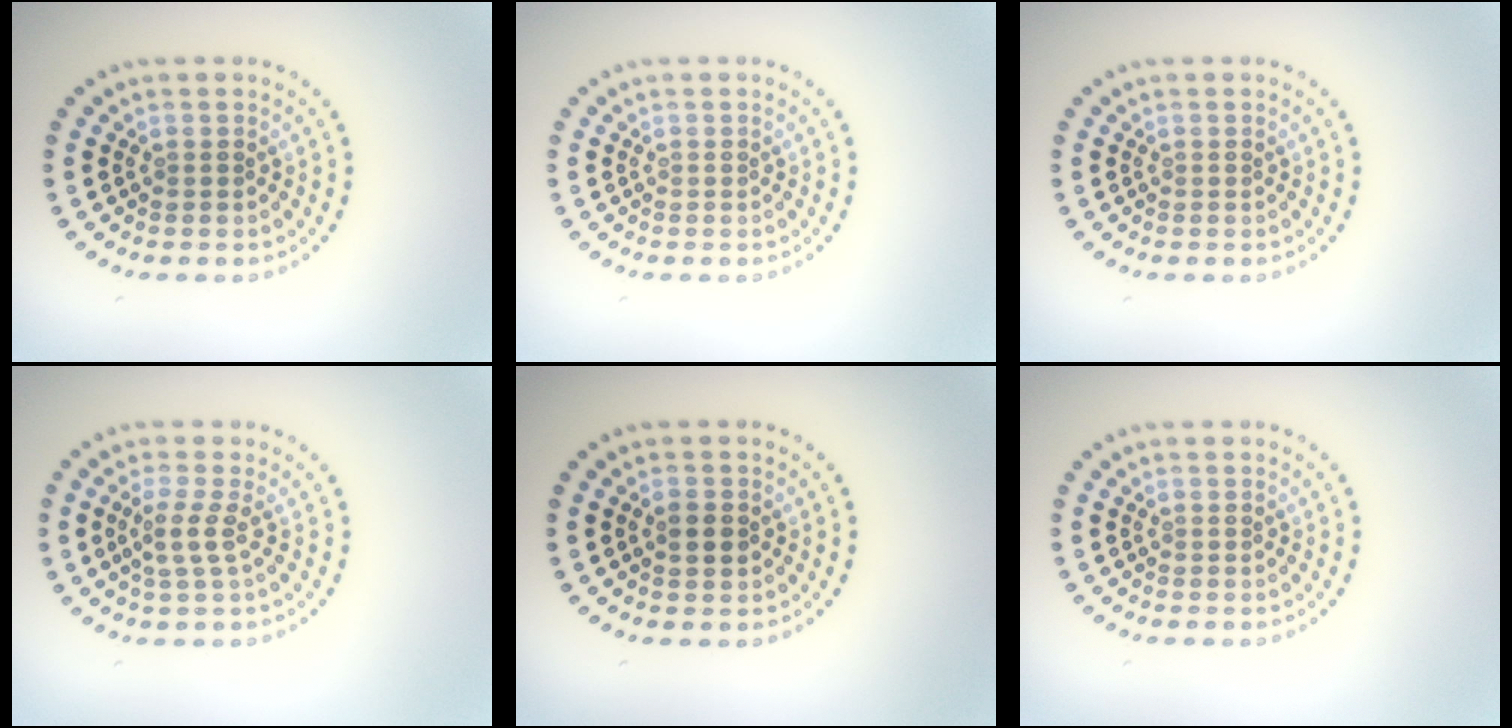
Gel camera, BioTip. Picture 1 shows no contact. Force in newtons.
{"total": 0.0}
{"total": 0.0}
{"total": 2.1, "press": 1.6, "slide": 1.4}
{"total": 2.1, "press": 2.1, "slide": 0.1}
{"total": 0.0}